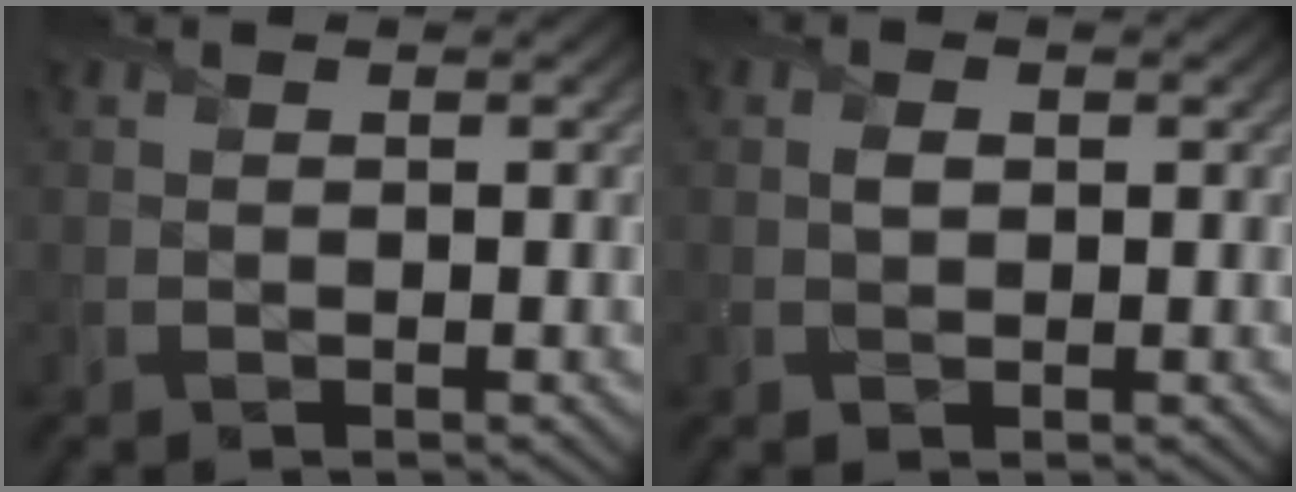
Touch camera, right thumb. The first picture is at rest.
{"total": 1.3, "force": [0.3, 0.9, 0.8], "torque": [-0.018, 0.000, 0.005]}